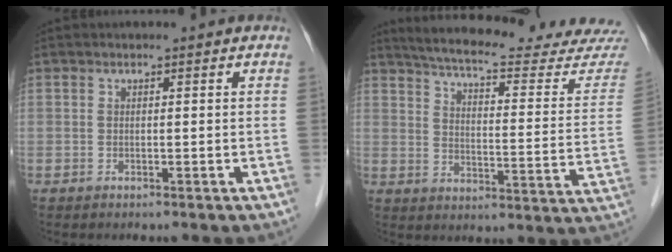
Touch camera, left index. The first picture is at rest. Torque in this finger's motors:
{"motor_torque": [0.93, -1.21, 0.17, 0.03]}